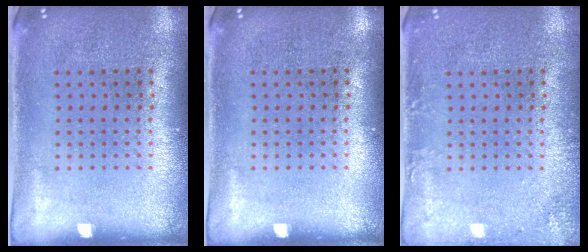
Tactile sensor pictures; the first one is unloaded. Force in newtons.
{"total": 0.0}
{"total": 1.6, "press": 1.6, "slide": 0.1}